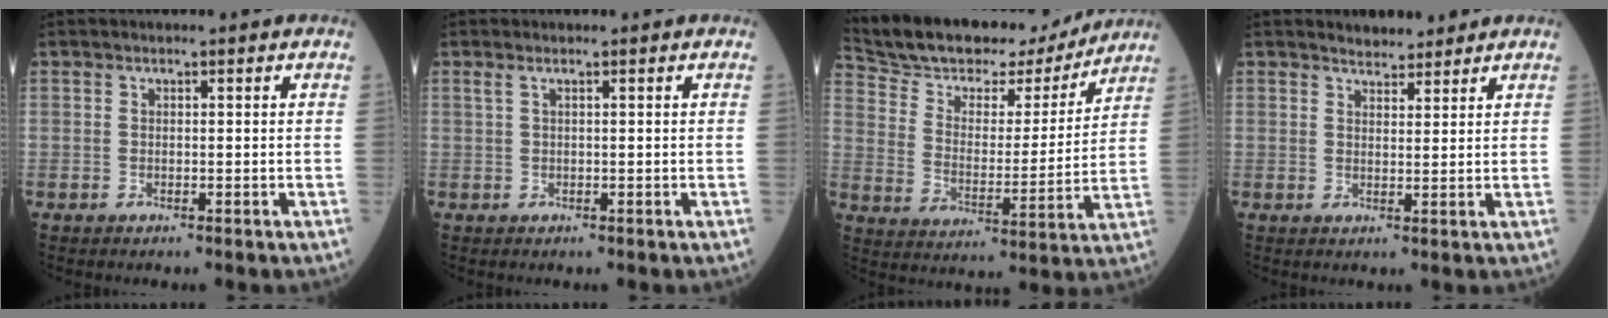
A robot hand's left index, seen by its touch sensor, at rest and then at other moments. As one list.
[{"total": 0.7, "force": [0.4, -0.1, 0.6], "torque": [-0.023, 0.009, 0.013]}, {"total": 20.4, "force": [18.3, 5.6, 7.1], "torque": [-0.135, 0.013, 0.287]}, {"total": 3.2, "force": [3.0, 1.0, 0.6], "torque": [-0.009, 0.009, 0.047]}]